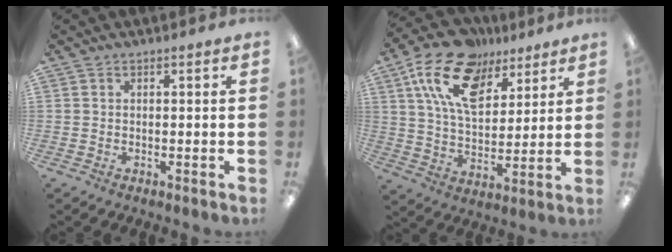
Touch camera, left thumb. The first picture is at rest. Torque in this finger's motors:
{"motor_torque": [0.34, 0.69, 1.71, -1.05, 0.42]}